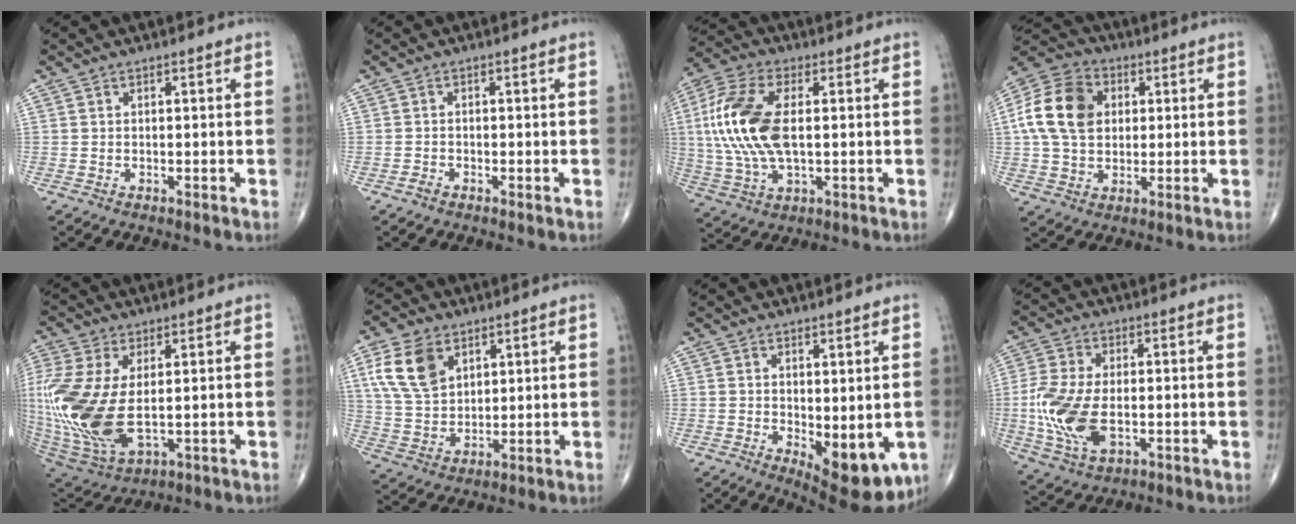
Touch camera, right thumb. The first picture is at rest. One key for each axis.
{"total": 0.9, "fx": -0.6, "fy": 0.4, "fz": 0.6, "tx": -0.010, "ty": -0.001, "tz": -0.015}
{"total": 16.9, "fx": 1.4, "fy": 8.6, "fz": 14.5, "tx": -0.325, "ty": 0.006, "tz": 0.027}
{"total": 14.4, "fx": 2.4, "fy": 10.8, "fz": 9.3, "tx": -0.162, "ty": 0.014, "tz": 0.035}
{"total": 20.4, "fx": 0.6, "fy": 10.8, "fz": 17.3, "tx": -0.423, "ty": -0.022, "tz": 0.031}
{"total": 11.2, "fx": 4.9, "fy": 7.3, "fz": 6.9, "tx": -0.119, "ty": -0.013, "tz": 0.100}
{"total": 10.8, "fx": -2.3, "fy": 4.8, "fz": 9.4, "tx": -0.100, "ty": -0.021, "tz": -0.016}
{"total": 12.7, "fx": -1.8, "fy": 7.0, "fz": 10.4, "tx": -0.232, "ty": -0.006, "tz": -0.031}